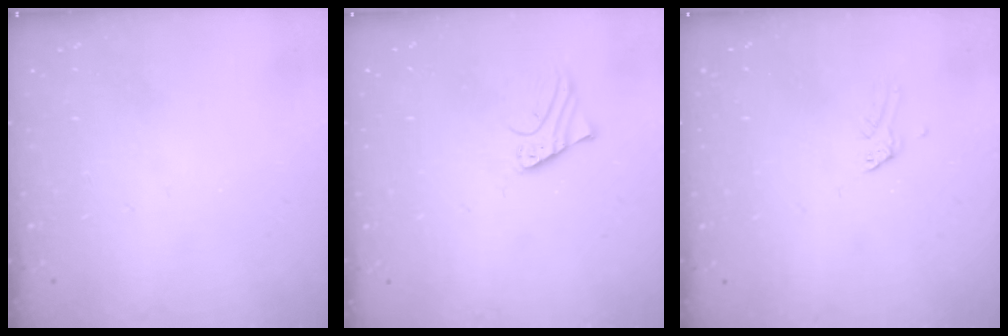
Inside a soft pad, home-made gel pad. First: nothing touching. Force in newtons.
{"total": 2.2, "press": 2.2, "slide": 0.1}
{"total": 0.0}